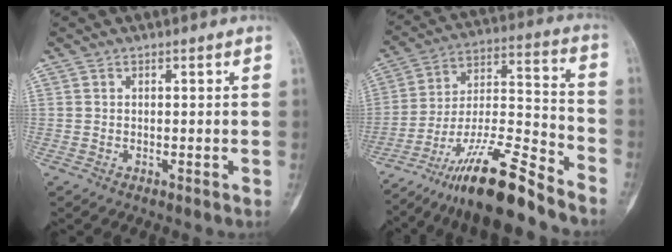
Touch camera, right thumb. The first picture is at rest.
{"total": 18.2, "force": [-14.4, 2.2, 10.9], "torque": [-0.203, 0.084, -0.255]}